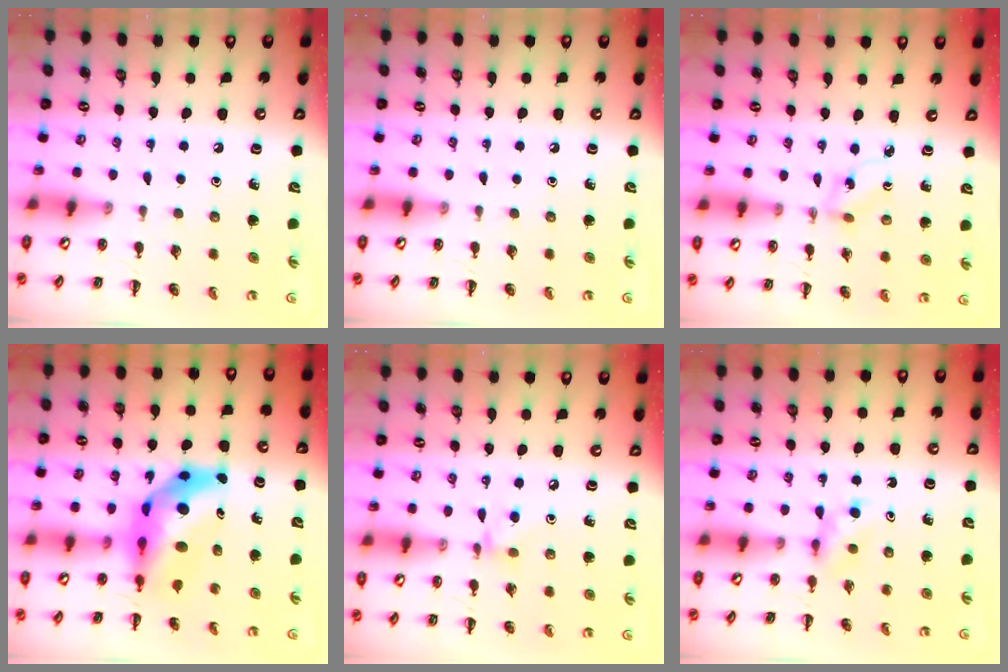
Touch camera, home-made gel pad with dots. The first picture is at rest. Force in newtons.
{"total": 0.0}
{"total": 1.5, "press": 1.4, "slide": 0.4}
{"total": 9.9, "press": 9.3, "slide": 3.3}
{"total": 5.3, "press": 5.1, "slide": 1.4}
{"total": 3.0, "press": 2.7, "slide": 1.1}